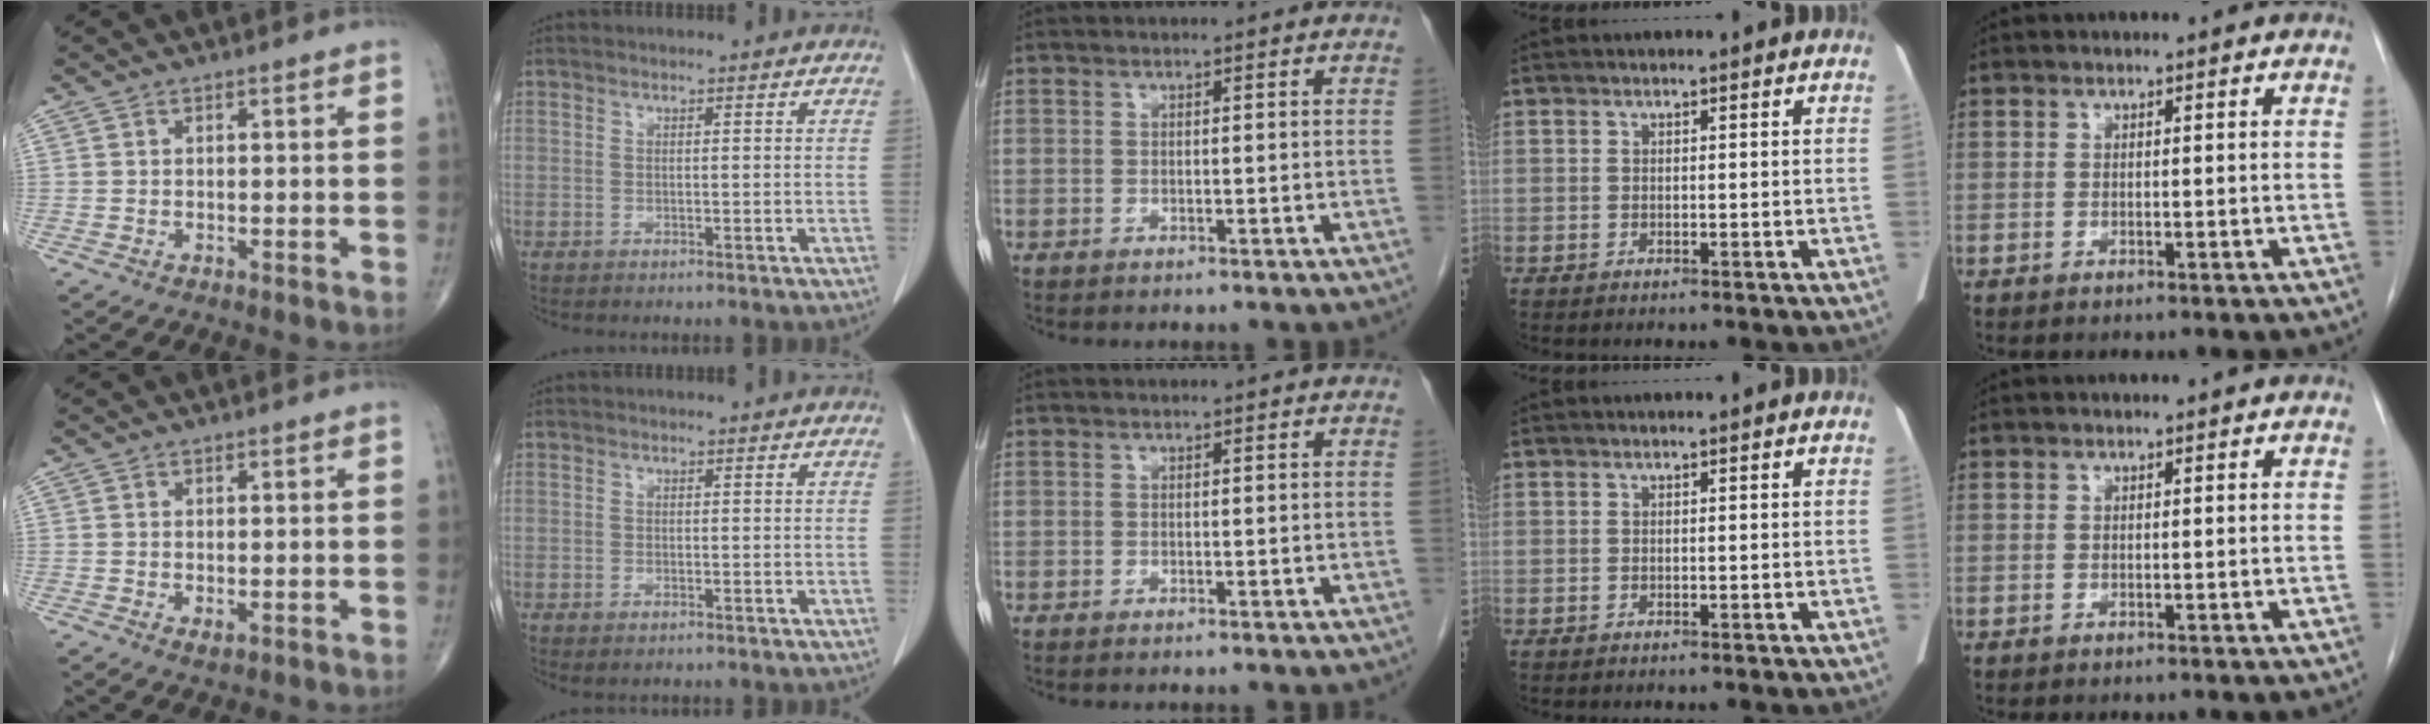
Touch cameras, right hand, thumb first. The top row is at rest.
{"thumb": {"total": 1.3, "force": [-0.2, 0.7, 1.1], "torque": [-0.019, -0.005, -0.001]}, "index": {"total": 0.9, "force": [-0.6, 0.2, 0.7], "torque": [-0.015, -0.002, -0.004]}}